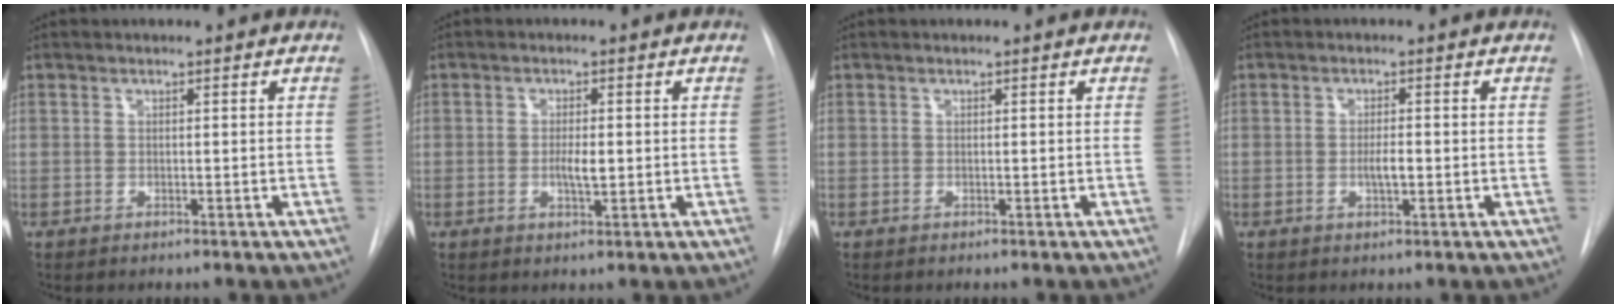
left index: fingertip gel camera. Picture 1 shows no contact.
{"total": 2.8, "force": [-0.4, 0.7, 2.6], "torque": [-0.048, -0.003, -0.006]}
{"total": 0.0}
{"total": 2.2, "force": [-0.6, 0.5, 2.1], "torque": [-0.039, -0.001, -0.010]}